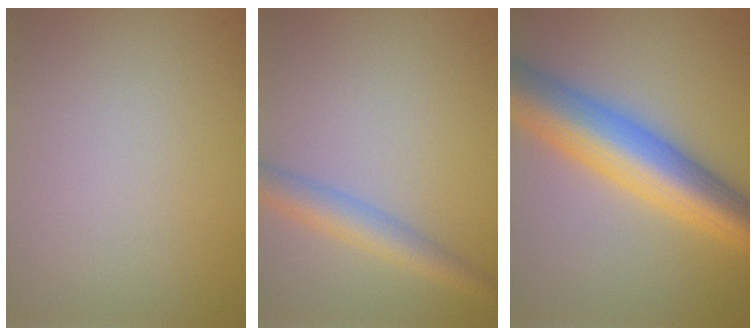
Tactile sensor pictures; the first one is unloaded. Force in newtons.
{"total": 3.6, "press": 3.6, "slide": 0.1}
{"total": 9.6, "press": 9.6, "slide": 0.3}